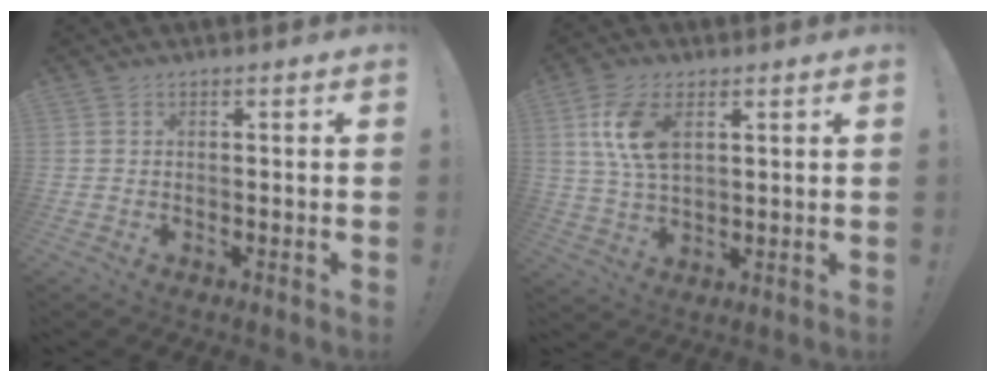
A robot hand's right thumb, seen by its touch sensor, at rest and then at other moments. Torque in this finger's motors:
{"motor_torque": [0.22, 0.39, 1.00, 0.23, 0.15]}